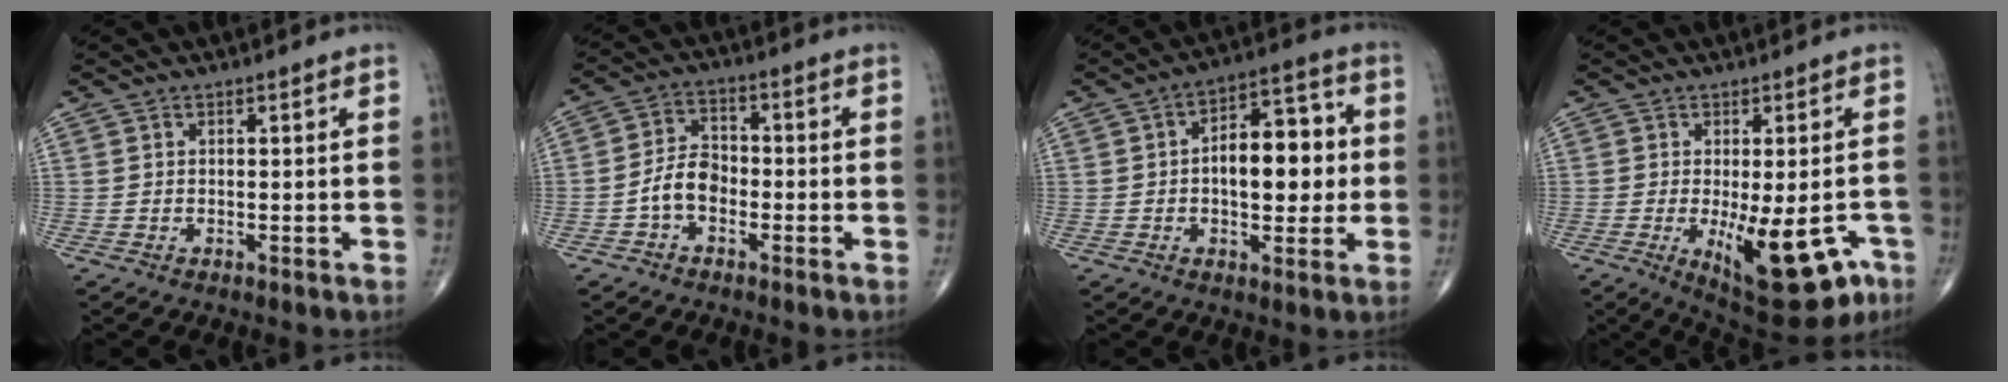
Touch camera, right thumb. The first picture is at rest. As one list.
[{"total": 6.0, "force": [-2.2, 3.9, 4.0], "torque": [-0.063, 0.027, -0.050]}, {"total": 12.7, "force": [0.2, 6.7, 10.8], "torque": [-0.126, 0.025, -0.002]}, {"total": 14.8, "force": [-5.7, 5.9, 12.3], "torque": [-0.131, -0.001, -0.062]}]